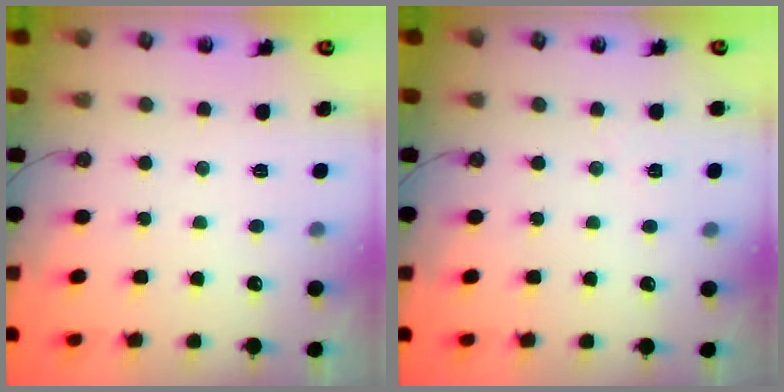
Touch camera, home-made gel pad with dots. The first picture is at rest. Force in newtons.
{"total": 2.0, "press": 1.9, "slide": 0.8}